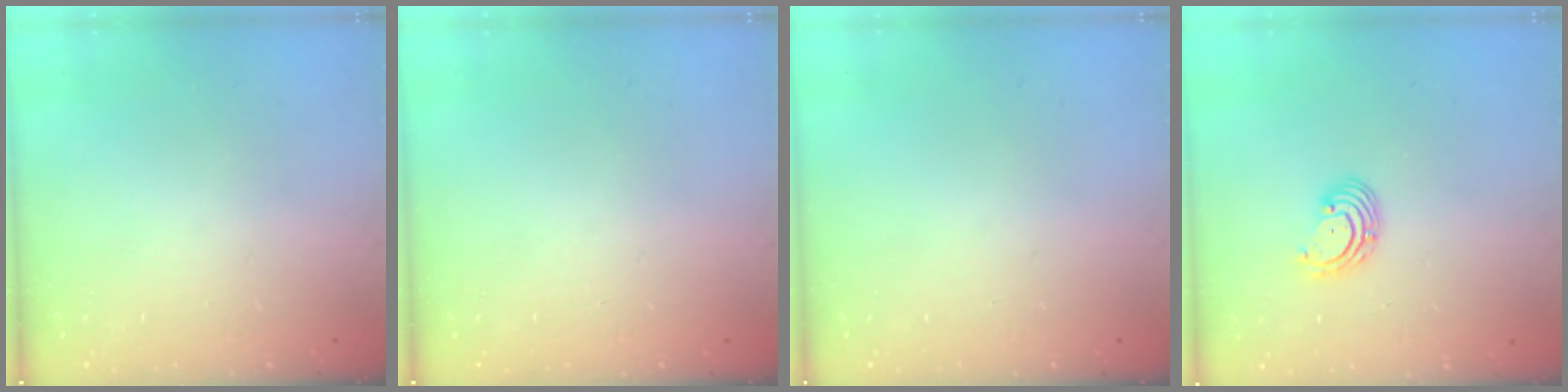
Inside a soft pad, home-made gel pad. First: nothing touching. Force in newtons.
{"total": 0.0}
{"total": 0.0}
{"total": 2.7, "press": 2.7, "slide": 0.3}